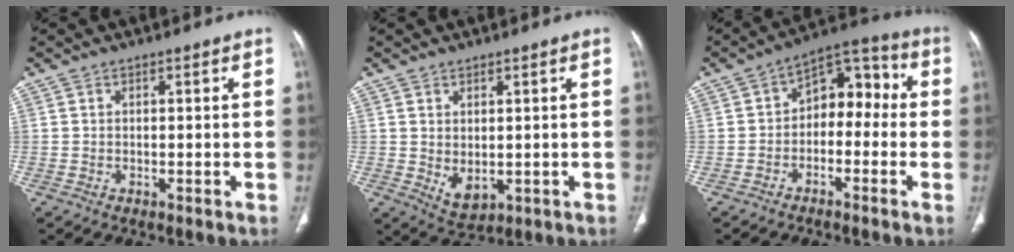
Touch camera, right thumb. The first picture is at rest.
{"total": 3.9, "force": [-0.1, 2.4, 3.1], "torque": [-0.044, -0.008, 0.015]}
{"total": 9.5, "force": [-1.2, 6.6, 6.8], "torque": [-0.050, 0.049, -0.037]}